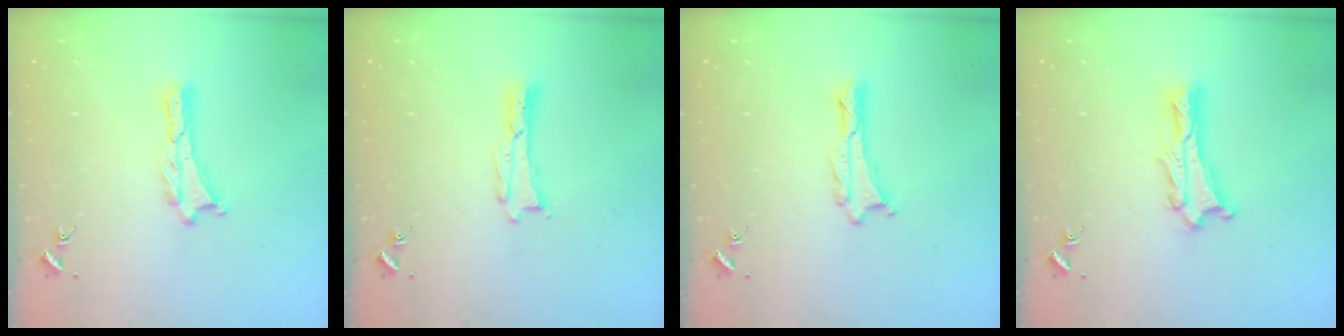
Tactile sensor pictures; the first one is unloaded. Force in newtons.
{"total": 0.0}
{"total": 0.0}
{"total": 2.0, "press": 2.0, "slide": 0.2}